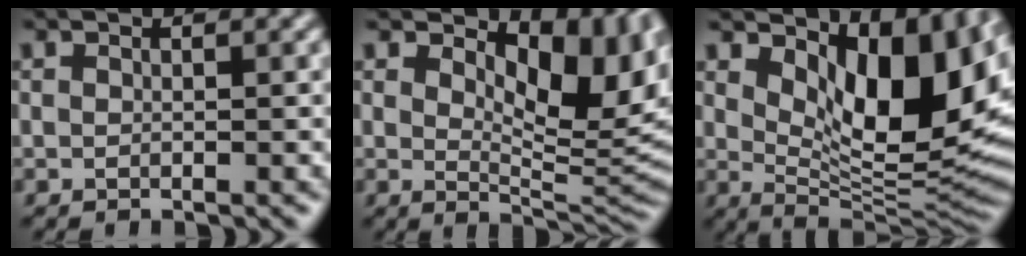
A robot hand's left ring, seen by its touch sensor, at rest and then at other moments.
{"total": 10.1, "force": [3.5, 4.9, 8.1], "torque": [-0.112, -0.005, 0.055]}
{"total": 11.7, "force": [4.1, 5.4, 9.5], "torque": [-0.134, -0.011, 0.073]}